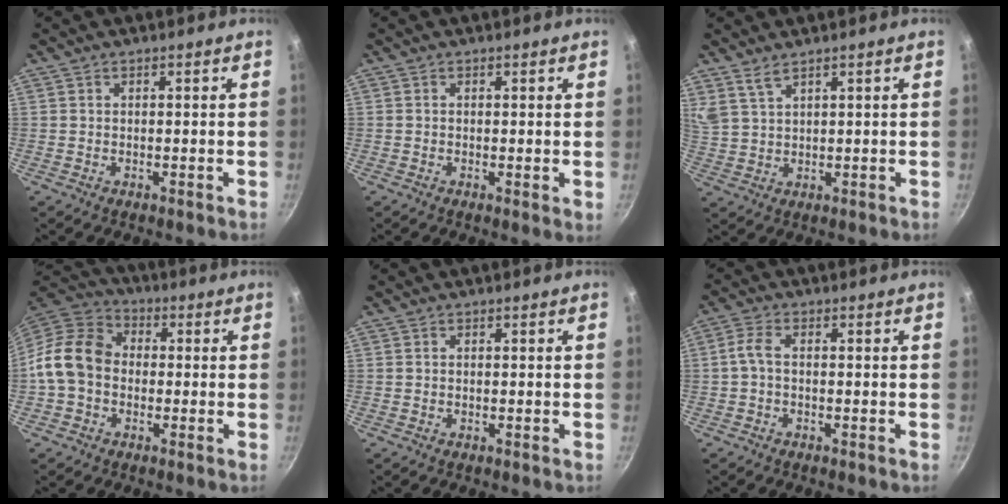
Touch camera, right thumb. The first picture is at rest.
{"total": 1.0, "force": [0.1, 0.3, 0.9], "torque": [-0.014, -0.004, -0.003]}
{"total": 3.9, "force": [3.0, 1.3, 2.1], "torque": [-0.042, -0.011, 0.070]}
{"total": 11.8, "force": [-1.3, 9.3, 7.2], "torque": [-0.104, 0.029, -0.048]}
{"total": 0.0}
{"total": 3.0, "force": [-0.7, 1.3, 2.6], "torque": [-0.068, 0.011, -0.021]}